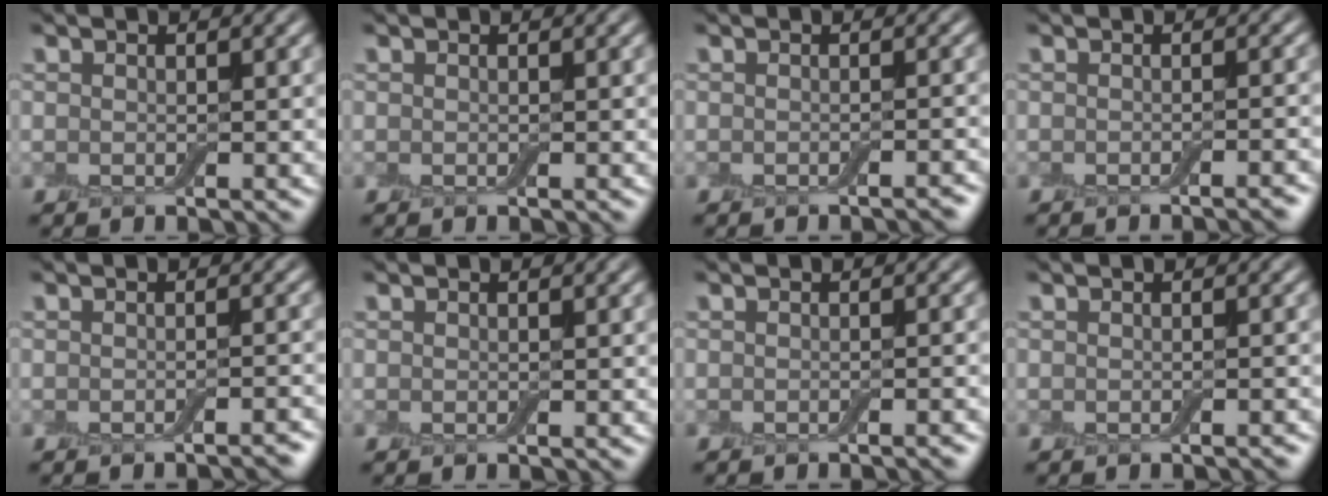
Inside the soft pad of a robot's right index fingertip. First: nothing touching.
{"total": 0.0}
{"total": 1.2, "force": [-0.9, 0.3, 0.8], "torque": [-0.004, 0.001, -0.015]}
{"total": 2.0, "force": [-1.3, 0.4, 1.5], "torque": [-0.006, 0.002, -0.021]}
{"total": 1.8, "force": [-1.3, 0.4, 1.2], "torque": [-0.005, 0.003, -0.019]}
{"total": 0.0}
{"total": 1.3, "force": [-0.8, 0.3, 0.9], "torque": [-0.002, 0.001, -0.014]}
{"total": 0.8, "force": [-0.5, 0.1, 0.5], "torque": [-0.004, 0.002, -0.008]}